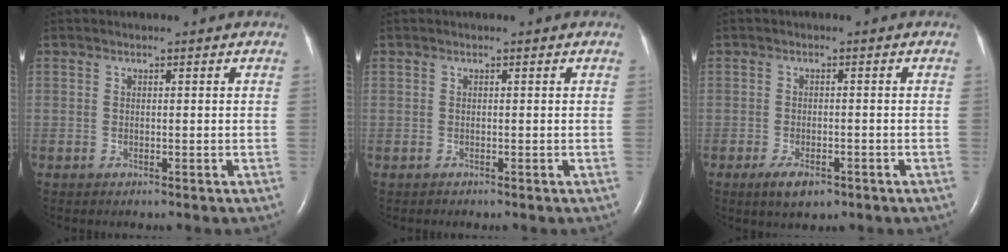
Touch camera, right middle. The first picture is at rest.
{"total": 0.0}
{"total": 3.8, "force": [-2.3, 1.5, 2.6], "torque": [-0.052, -0.004, -0.035]}